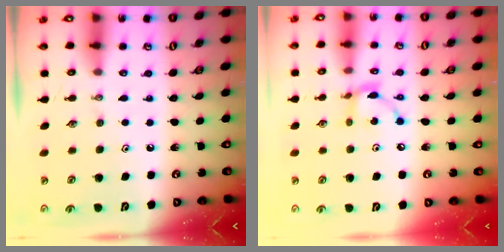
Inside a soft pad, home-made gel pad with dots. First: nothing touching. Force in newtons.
{"total": 6.7, "press": 6.7, "slide": 0.1}